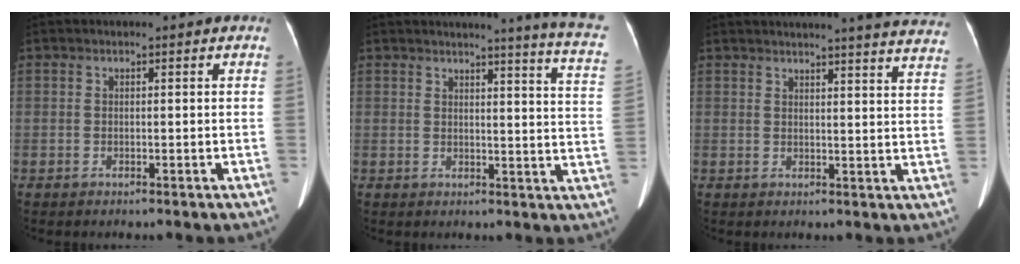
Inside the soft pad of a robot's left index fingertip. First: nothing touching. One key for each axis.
{"total": 12.6, "fx": 10.8, "fy": -1.3, "fz": 6.3, "tx": -0.072, "ty": -0.076, "tz": 0.096}
{"total": 20.3, "fx": 19.0, "fy": 0.5, "fz": 7.1, "tx": -0.088, "ty": -0.059, "tz": 0.204}